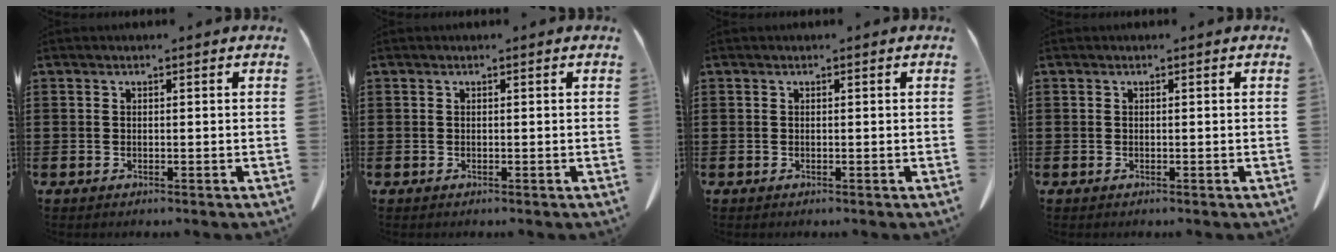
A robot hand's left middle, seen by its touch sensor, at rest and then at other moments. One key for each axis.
{"total": 0.0}
{"total": 0.0}
{"total": 0.0}